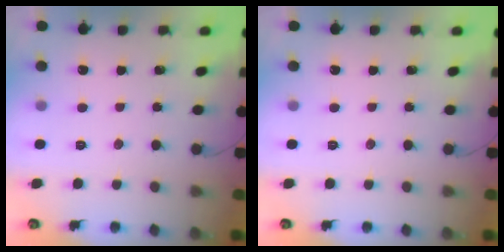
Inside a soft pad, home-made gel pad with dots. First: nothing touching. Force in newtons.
{"total": 0.0}